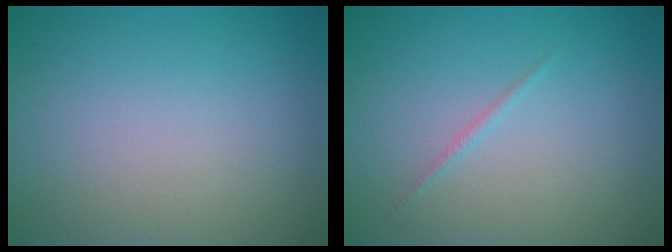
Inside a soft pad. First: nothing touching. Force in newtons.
{"total": 0.6, "press": 0.6, "slide": 0.0}